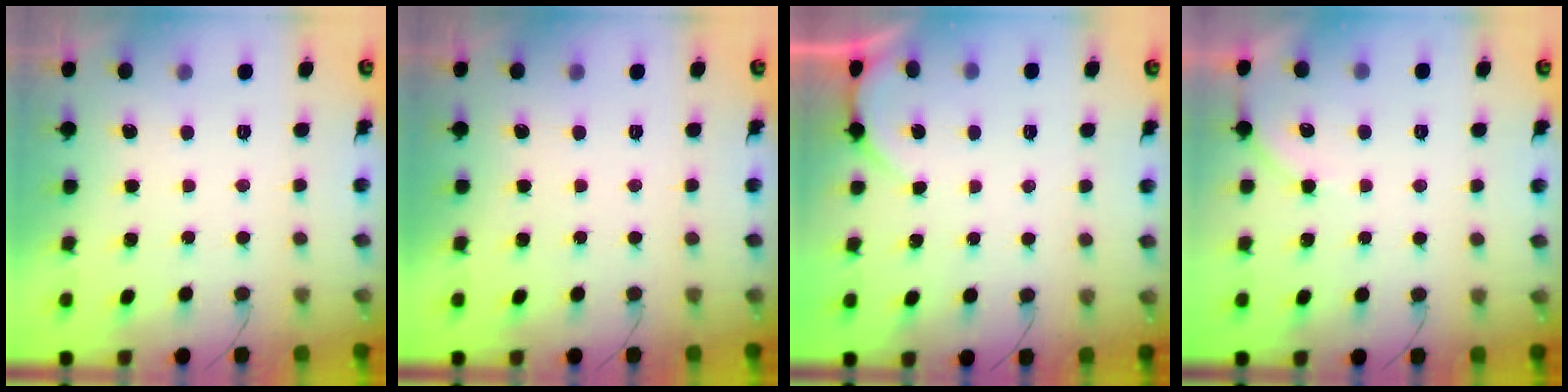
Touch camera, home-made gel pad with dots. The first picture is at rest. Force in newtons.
{"total": 0.0}
{"total": 0.8, "press": 0.8, "slide": 0.1}
{"total": 2.9, "press": 2.9, "slide": 0.4}